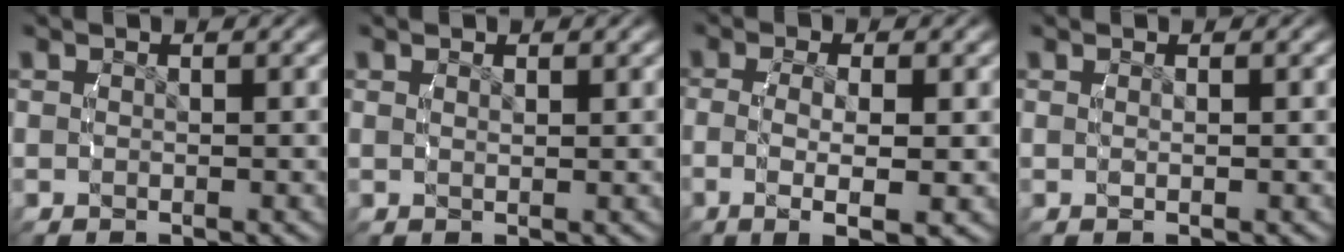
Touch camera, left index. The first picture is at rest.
{"total": 0.8, "force": [0.5, -0.6, 0.3], "torque": [-0.005, -0.005, 0.013]}
{"total": 5.5, "force": [-1.2, 1.5, 5.1], "torque": [-0.093, -0.012, -0.011]}
{"total": 1.0, "force": [0.0, -0.7, 0.6], "torque": [-0.014, -0.001, 0.006]}